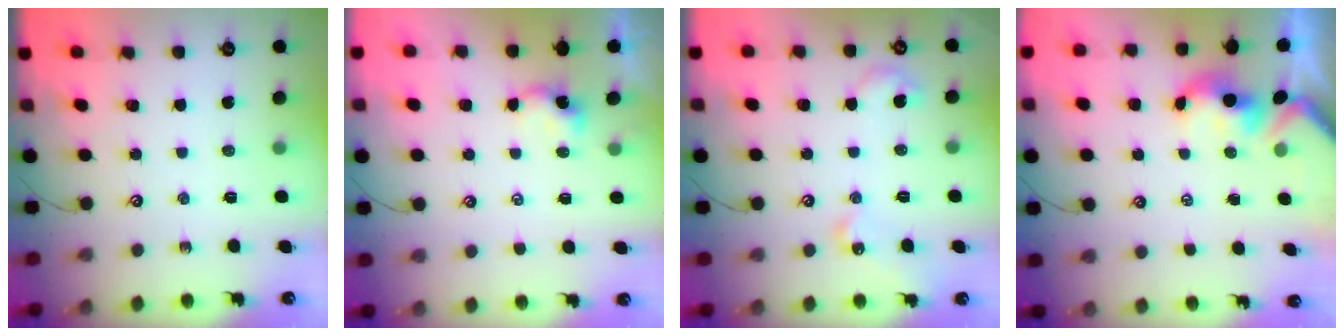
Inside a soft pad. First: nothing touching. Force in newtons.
{"total": 2.8, "press": 2.8, "slide": 0.0}
{"total": 7.5, "press": 7.5, "slide": 0.3}
{"total": 0.6, "press": 0.4, "slide": 0.4}